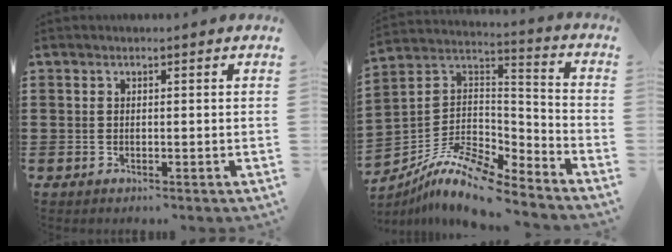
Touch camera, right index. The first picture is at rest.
{"total": 10.6, "force": [-8.9, 2.3, 5.4], "torque": [-0.113, 0.008, -0.180]}